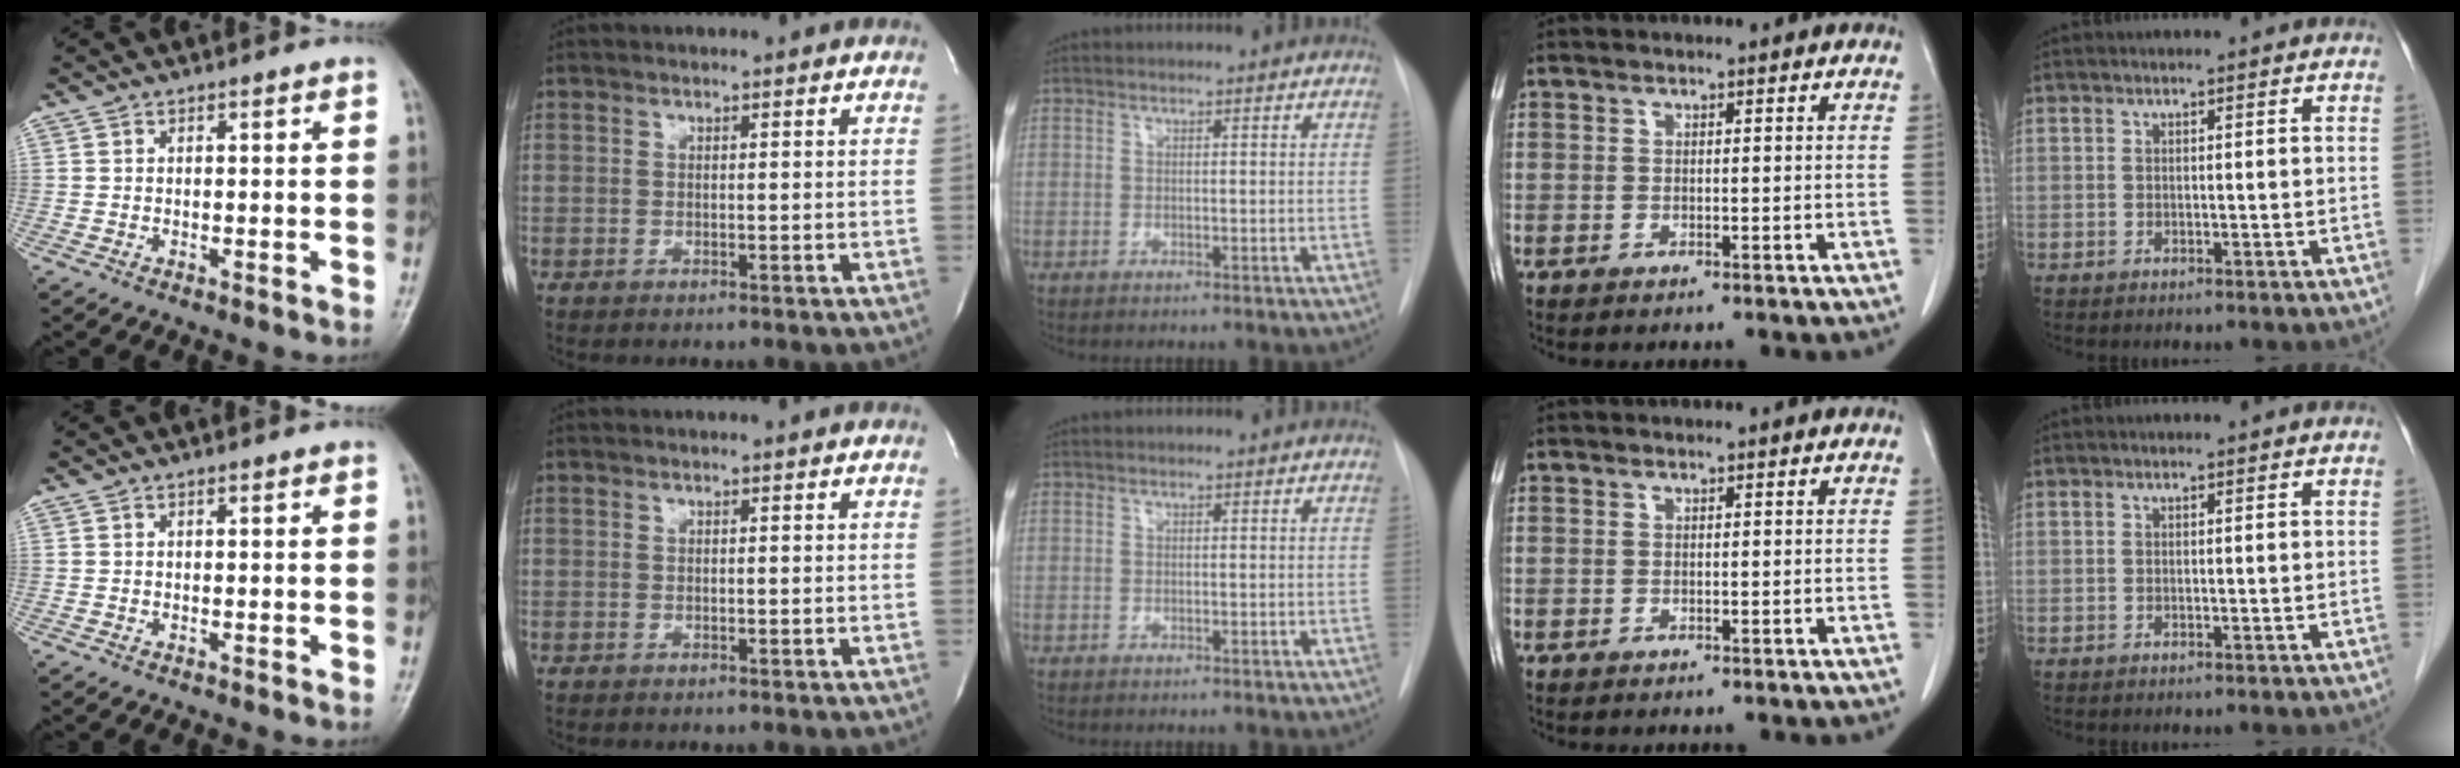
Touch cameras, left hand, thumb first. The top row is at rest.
{}